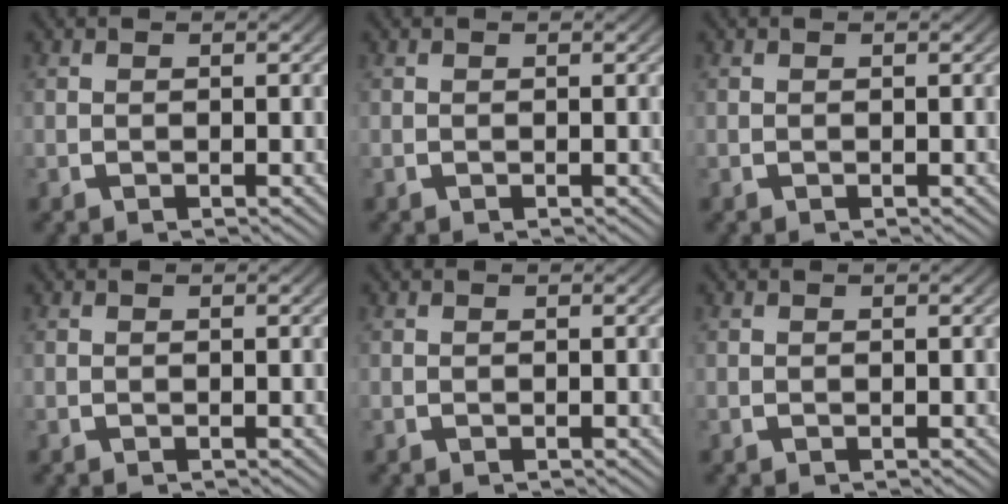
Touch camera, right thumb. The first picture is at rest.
{"total": 0.0}
{"total": 0.0}
{"total": 0.0}
{"total": 0.0}
{"total": 0.0}